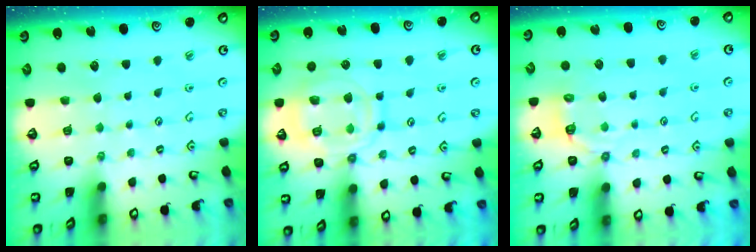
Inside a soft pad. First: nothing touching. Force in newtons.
{"total": 13.4, "press": 13.3, "slide": 1.3}
{"total": 4.0, "press": 3.5, "slide": 1.9}